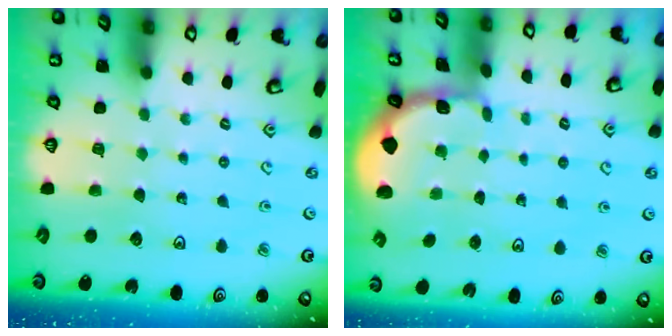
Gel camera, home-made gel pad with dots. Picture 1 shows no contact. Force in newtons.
{"total": 1.1, "press": 1.1, "slide": 0.1}